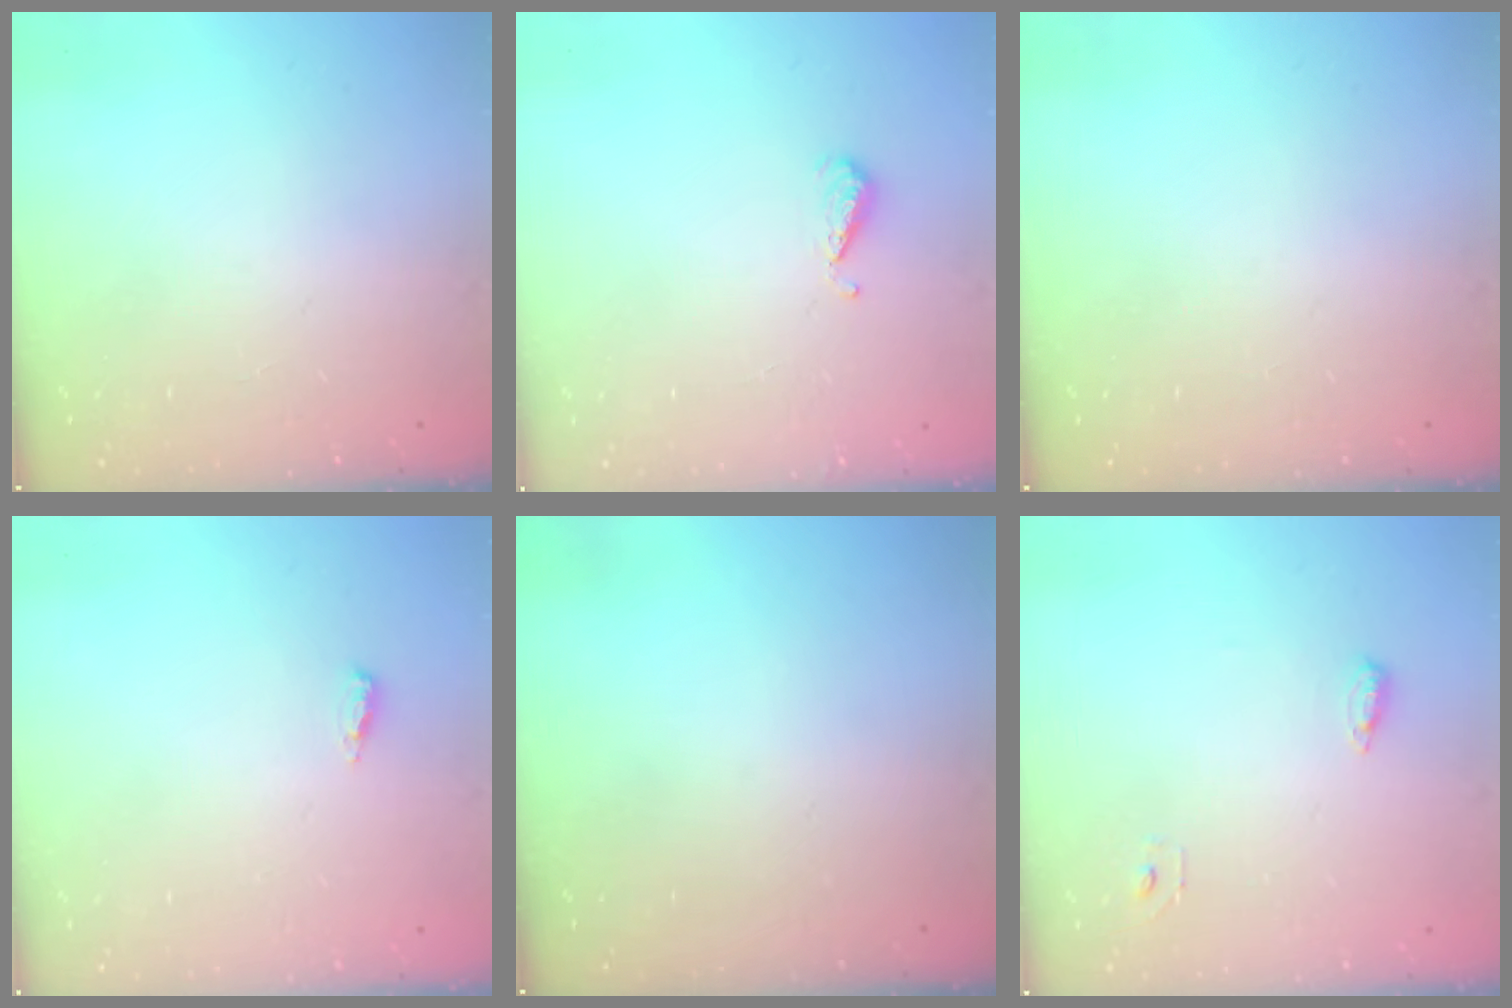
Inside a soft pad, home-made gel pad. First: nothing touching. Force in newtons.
{"total": 4.8, "press": 4.7, "slide": 0.9}
{"total": 0.0}
{"total": 2.7, "press": 2.5, "slide": 1.0}
{"total": 0.0}
{"total": 5.4, "press": 5.3, "slide": 1.2}